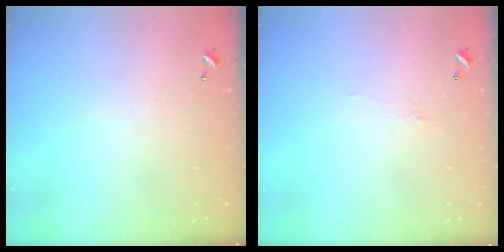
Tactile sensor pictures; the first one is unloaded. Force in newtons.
{"total": 0.8, "press": 0.5, "slide": 0.6}